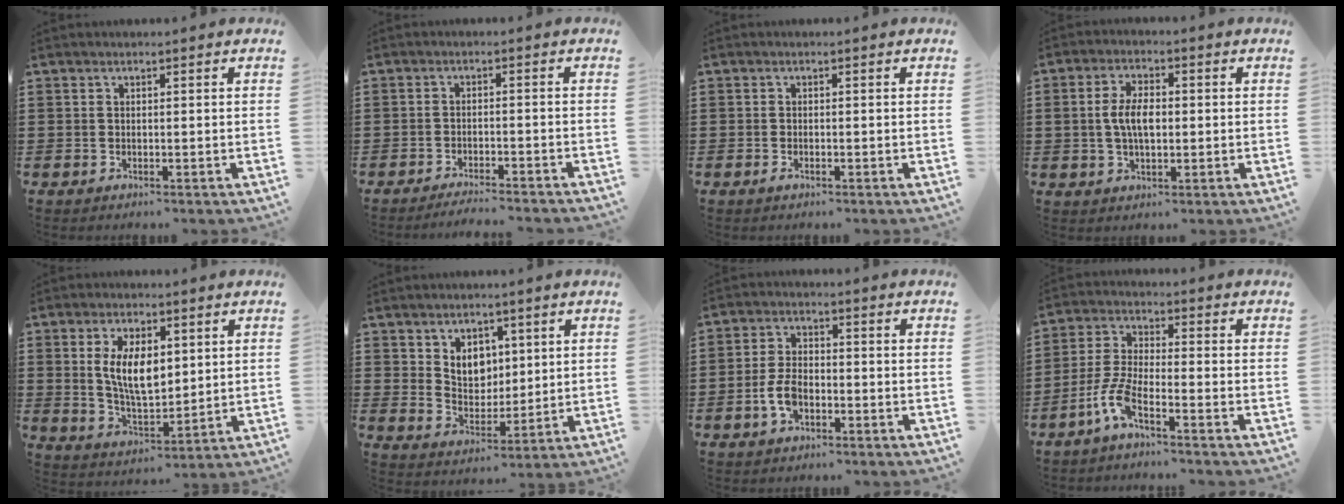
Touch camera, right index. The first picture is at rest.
{"total": 2.5, "force": [-2.5, -0.3, 0.3], "torque": [-0.007, 0.000, -0.051]}
{"total": 0.6, "force": [-0.2, 0.3, 0.5], "torque": [-0.010, -0.004, -0.002]}
{"total": 5.5, "force": [0.0, 2.8, 4.8], "torque": [-0.099, 0.001, -0.007]}
{"total": 8.4, "force": [2.0, 4.2, 7.0], "torque": [-0.134, 0.009, 0.034]}
{"total": 5.5, "force": [2.8, 4.2, 2.2], "torque": [-0.046, -0.001, 0.048]}
{"total": 5.0, "force": [-1.6, 2.8, 3.9], "torque": [-0.095, -0.001, -0.035]}
{"total": 5.9, "force": [-3.9, 0.8, 4.4], "torque": [-0.123, -0.018, -0.081]}